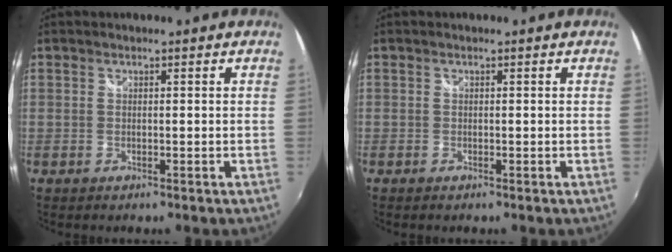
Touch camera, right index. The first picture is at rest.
{"total": 0.5, "force": [-0.4, 0.4, 0.0], "torque": [-0.001, -0.003, -0.009]}